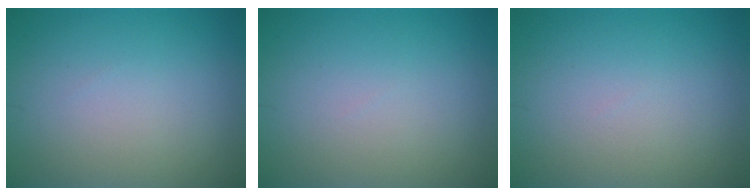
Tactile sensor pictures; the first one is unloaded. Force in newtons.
{"total": 0.0}
{"total": 0.0}